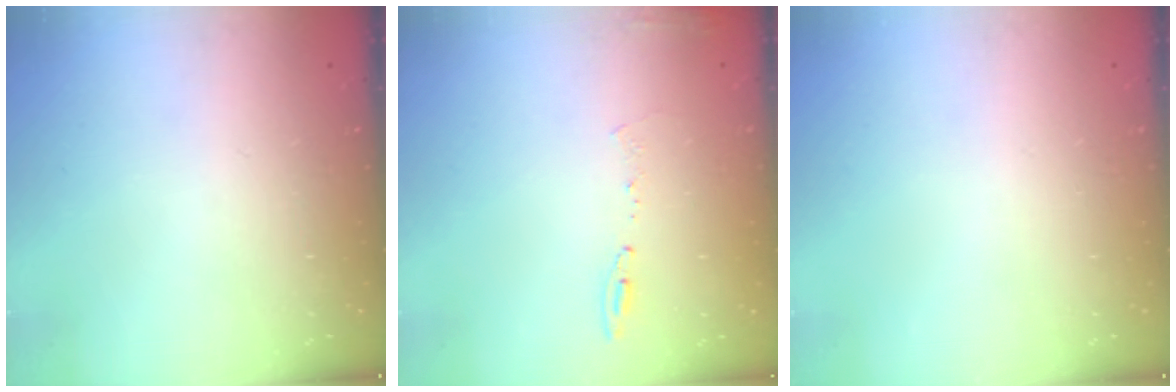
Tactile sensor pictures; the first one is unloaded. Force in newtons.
{"total": 8.3, "press": 8.3, "slide": 0.9}
{"total": 0.0}